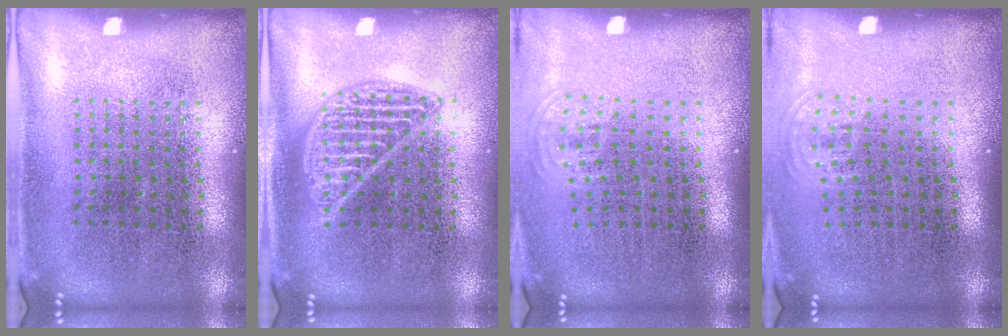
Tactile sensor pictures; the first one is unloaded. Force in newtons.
{"total": 1.3, "press": 1.3, "slide": 0.1}
{"total": 0.8, "press": 0.5, "slide": 0.6}
{"total": 0.8, "press": 0.5, "slide": 0.6}